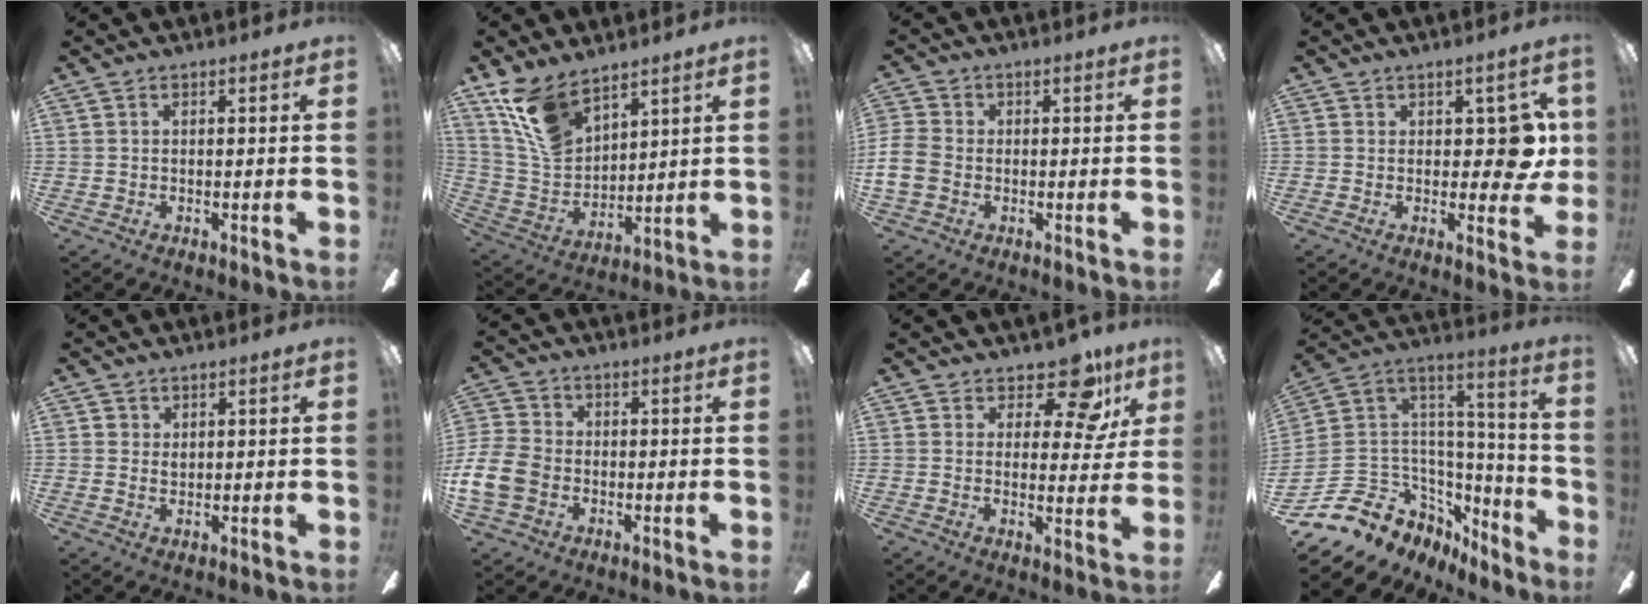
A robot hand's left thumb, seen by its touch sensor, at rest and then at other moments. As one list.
[{"total": 13.0, "force": [9.8, 6.1, 6.1], "torque": [-0.152, -0.036, 0.196]}, {"total": 5.4, "force": [-1.1, 4.2, 3.2], "torque": [-0.073, 0.011, -0.021]}, {"total": 7.9, "force": [1.0, 4.4, 6.4], "torque": [-0.073, 0.000, 0.018]}, {"total": 1.4, "force": [0.5, 1.0, 0.8], "torque": [-0.009, 0.001, 0.006]}, {"total": 10.0, "force": [-2.8, 7.9, 5.5], "torque": [-0.133, 0.027, -0.050]}, {"total": 11.1, "force": [7.4, 4.9, 6.7], "torque": [-0.087, -0.040, 0.127]}, {"total": 13.7, "force": [-6.0, 10.9, 5.6], "torque": [-0.161, 0.006, -0.084]}]